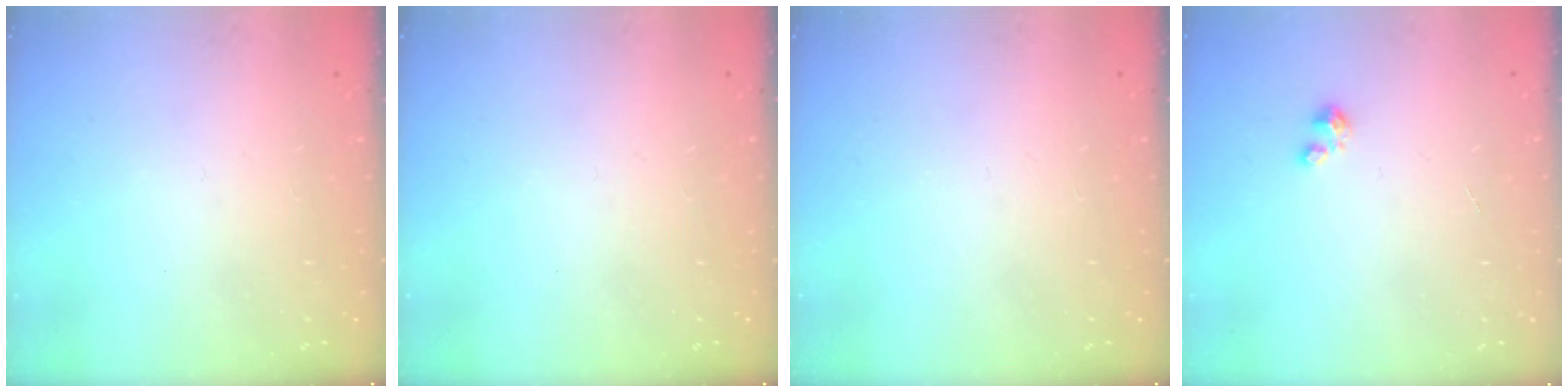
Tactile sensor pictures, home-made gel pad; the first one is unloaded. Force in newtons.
{"total": 0.0}
{"total": 0.0}
{"total": 1.6, "press": 1.6, "slide": 0.2}